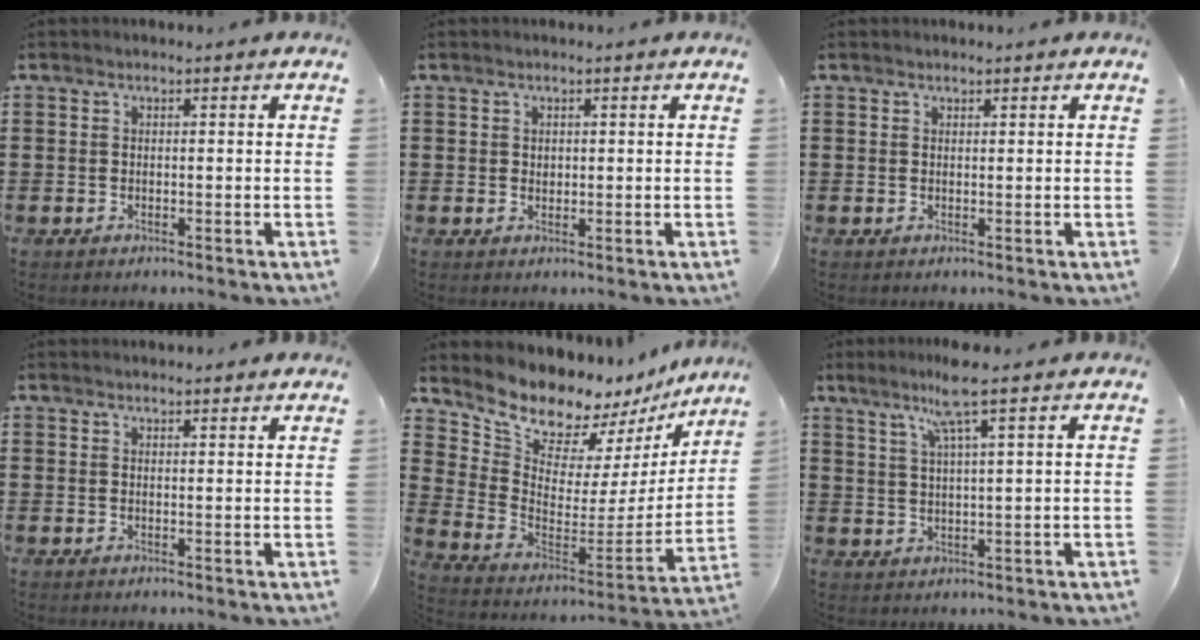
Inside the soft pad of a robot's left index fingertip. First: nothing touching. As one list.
[{"total": 0.9, "force": [0.5, 0.7, 0.3], "torque": [-0.008, 0.005, 0.010]}, {"total": 0.5, "force": [0.5, 0.2, 0.1], "torque": [-0.003, 0.001, 0.010]}, {"total": 1.5, "force": [1.5, 0.0, 0.3], "torque": [-0.009, 0.001, 0.029]}, {"total": 9.4, "force": [8.8, 3.1, 1.3], "torque": [-0.076, -0.076, 0.158]}, {"total": 6.6, "force": [4.3, -0.3, 5.0], "torque": [-0.108, 0.004, 0.074]}]